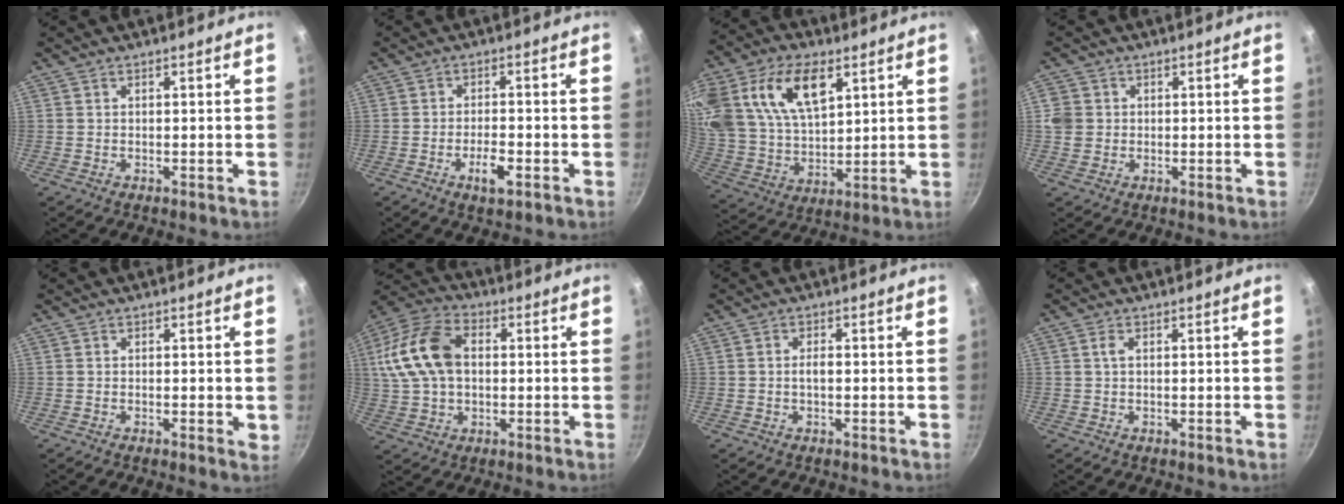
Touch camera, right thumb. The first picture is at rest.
{"total": 4.5, "force": [-2.0, 1.6, 3.7], "torque": [-0.059, 0.012, -0.035]}
{"total": 22.4, "force": [9.2, 13.3, 15.4], "torque": [-0.311, -0.001, 0.179]}
{"total": 4.2, "force": [0.1, 3.9, 1.5], "torque": [-0.014, 0.004, -0.002]}
{"total": 1.6, "force": [-0.1, 0.6, 1.4], "torque": [-0.018, -0.003, -0.003]}
{"total": 15.9, "force": [2.0, 10.7, 11.6], "torque": [-0.221, 0.027, 0.026]}
{"total": 1.7, "force": [-0.2, 0.8, 1.5], "torque": [-0.025, 0.007, -0.004]}
{"total": 1.3, "force": [0.3, 0.5, 1.1], "torque": [-0.024, 0.003, 0.005]}